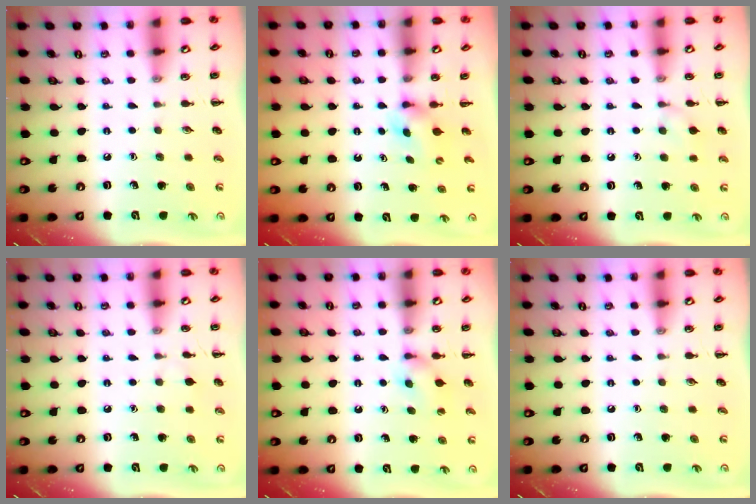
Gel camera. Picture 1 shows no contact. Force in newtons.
{"total": 2.9, "press": 2.6, "slide": 1.3}
{"total": 6.0, "press": 5.6, "slide": 2.1}
{"total": 4.5, "press": 4.2, "slide": 1.5}
{"total": 4.4, "press": 4.2, "slide": 1.2}
{"total": 0.0}